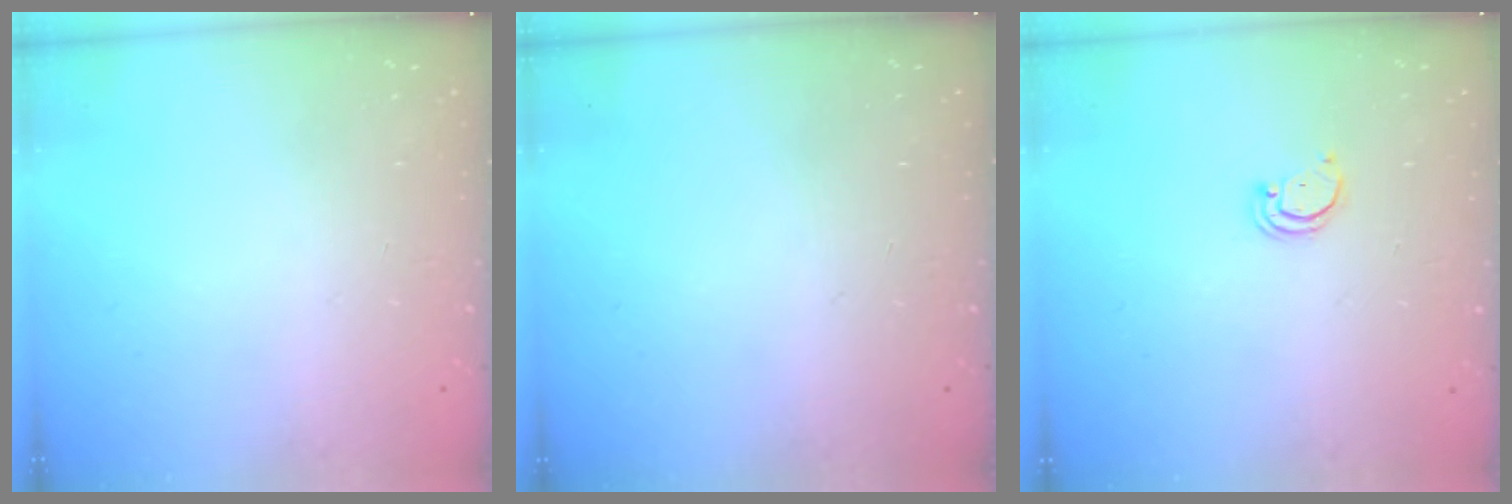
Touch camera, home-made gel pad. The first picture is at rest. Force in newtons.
{"total": 0.0}
{"total": 1.6, "press": 1.6, "slide": 0.1}